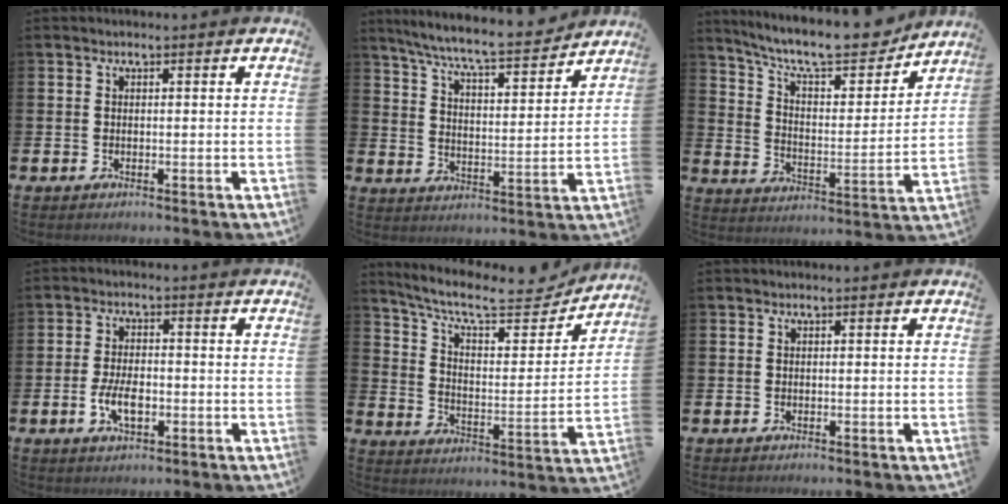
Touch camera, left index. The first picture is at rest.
{"total": 7.7, "force": [7.2, 0.4, 2.8], "torque": [-0.079, -0.052, 0.121]}
{"total": 11.4, "force": [10.2, 2.6, 4.3], "torque": [-0.106, -0.072, 0.173]}
{"total": 4.6, "force": [-1.2, 2.3, 3.8], "torque": [-0.063, 0.000, -0.025]}
{"total": 9.5, "force": [8.3, 2.6, 3.8], "torque": [-0.099, -0.059, 0.139]}
{"total": 0.0}